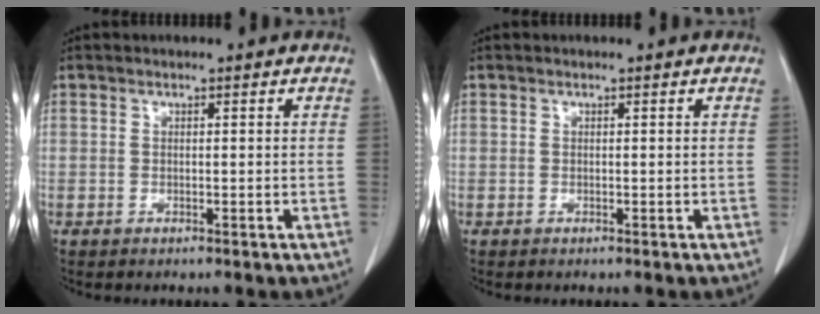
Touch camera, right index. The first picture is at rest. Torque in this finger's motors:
{"motor_torque": [0.00, 0.01, 0.00, 0.00]}